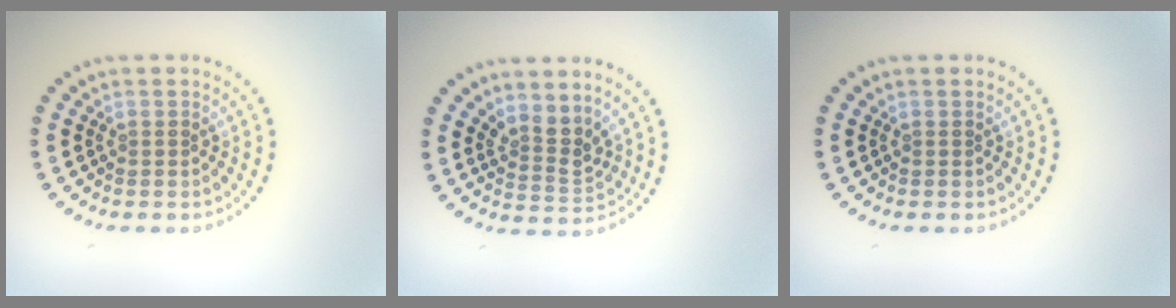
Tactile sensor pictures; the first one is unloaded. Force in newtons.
{"total": 2.6, "press": 2.0, "slide": 1.7}
{"total": 0.0}